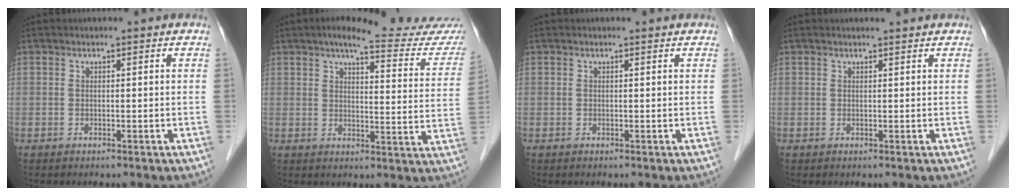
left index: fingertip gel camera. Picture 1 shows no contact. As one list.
[{"total": 17.5, "force": [15.7, 1.7, 7.4], "torque": [-0.083, -0.042, 0.174]}, {"total": 0.0}, {"total": 1.4, "force": [1.3, 0.0, 0.5], "torque": [-0.007, 0.005, 0.018]}]